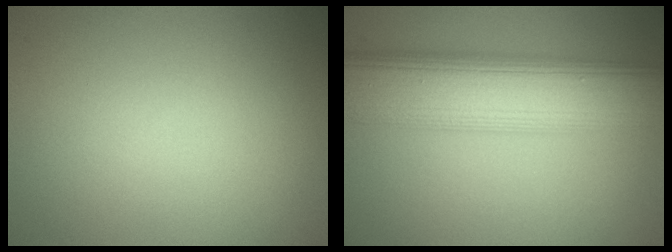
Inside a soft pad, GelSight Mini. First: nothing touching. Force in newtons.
{"total": 10.3, "press": 10.3, "slide": 0.2}